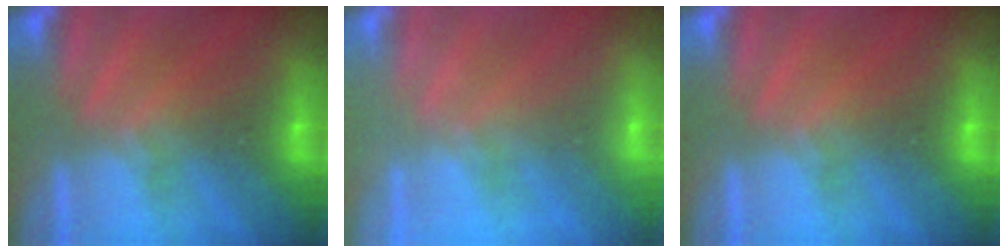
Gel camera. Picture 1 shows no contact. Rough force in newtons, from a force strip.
{"total": 2.3}
{"total": 0.0}